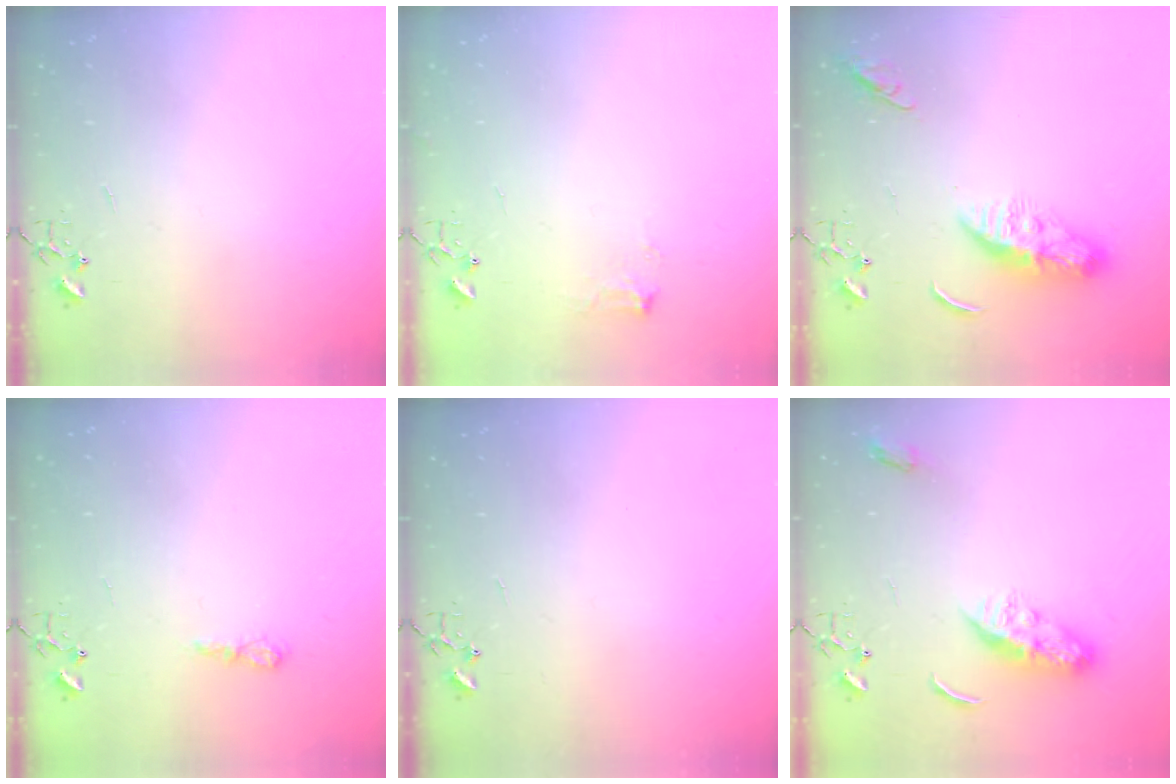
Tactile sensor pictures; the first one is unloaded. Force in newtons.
{"total": 6.8, "press": 6.8, "slide": 0.8}
{"total": 11.4, "press": 11.3, "slide": 1.0}
{"total": 5.5, "press": 5.5, "slide": 0.6}
{"total": 0.0}
{"total": 9.5, "press": 9.5, "slide": 0.2}